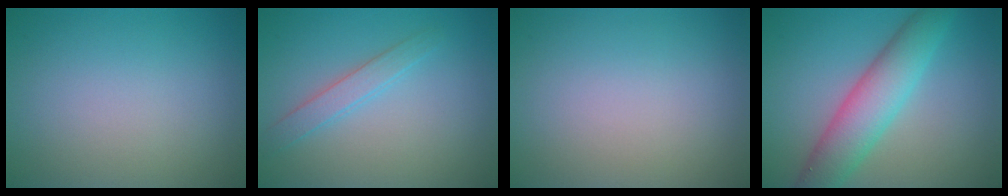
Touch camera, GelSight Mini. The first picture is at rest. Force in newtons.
{"total": 2.0, "press": 2.0, "slide": 0.1}
{"total": 0.0}
{"total": 6.0, "press": 6.0, "slide": 0.1}